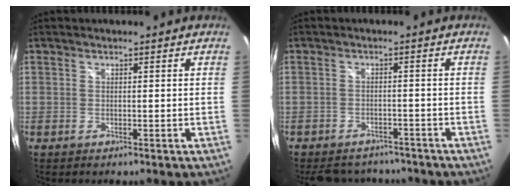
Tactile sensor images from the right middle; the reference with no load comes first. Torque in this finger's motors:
{"motor_torque": [0.95, -1.18, 0.04, 0.02]}